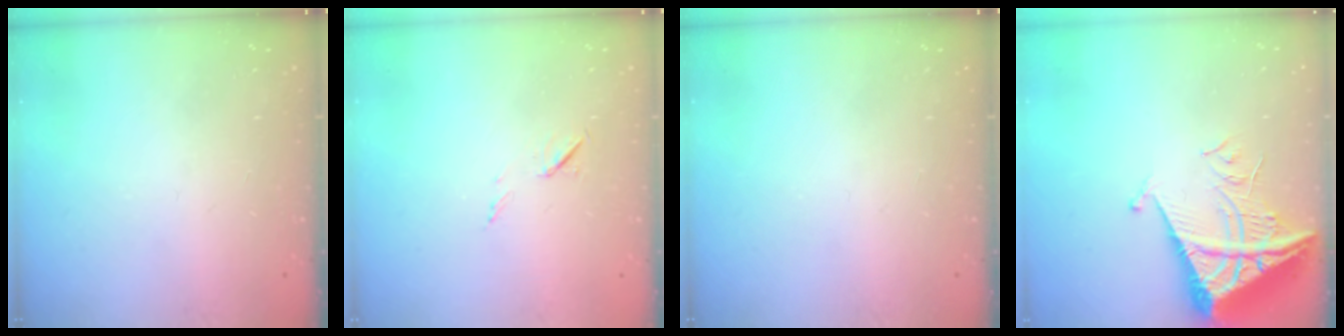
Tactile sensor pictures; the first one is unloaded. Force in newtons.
{"total": 5.5, "press": 5.3, "slide": 1.5}
{"total": 0.0}
{"total": 8.5, "press": 8.5, "slide": 0.8}